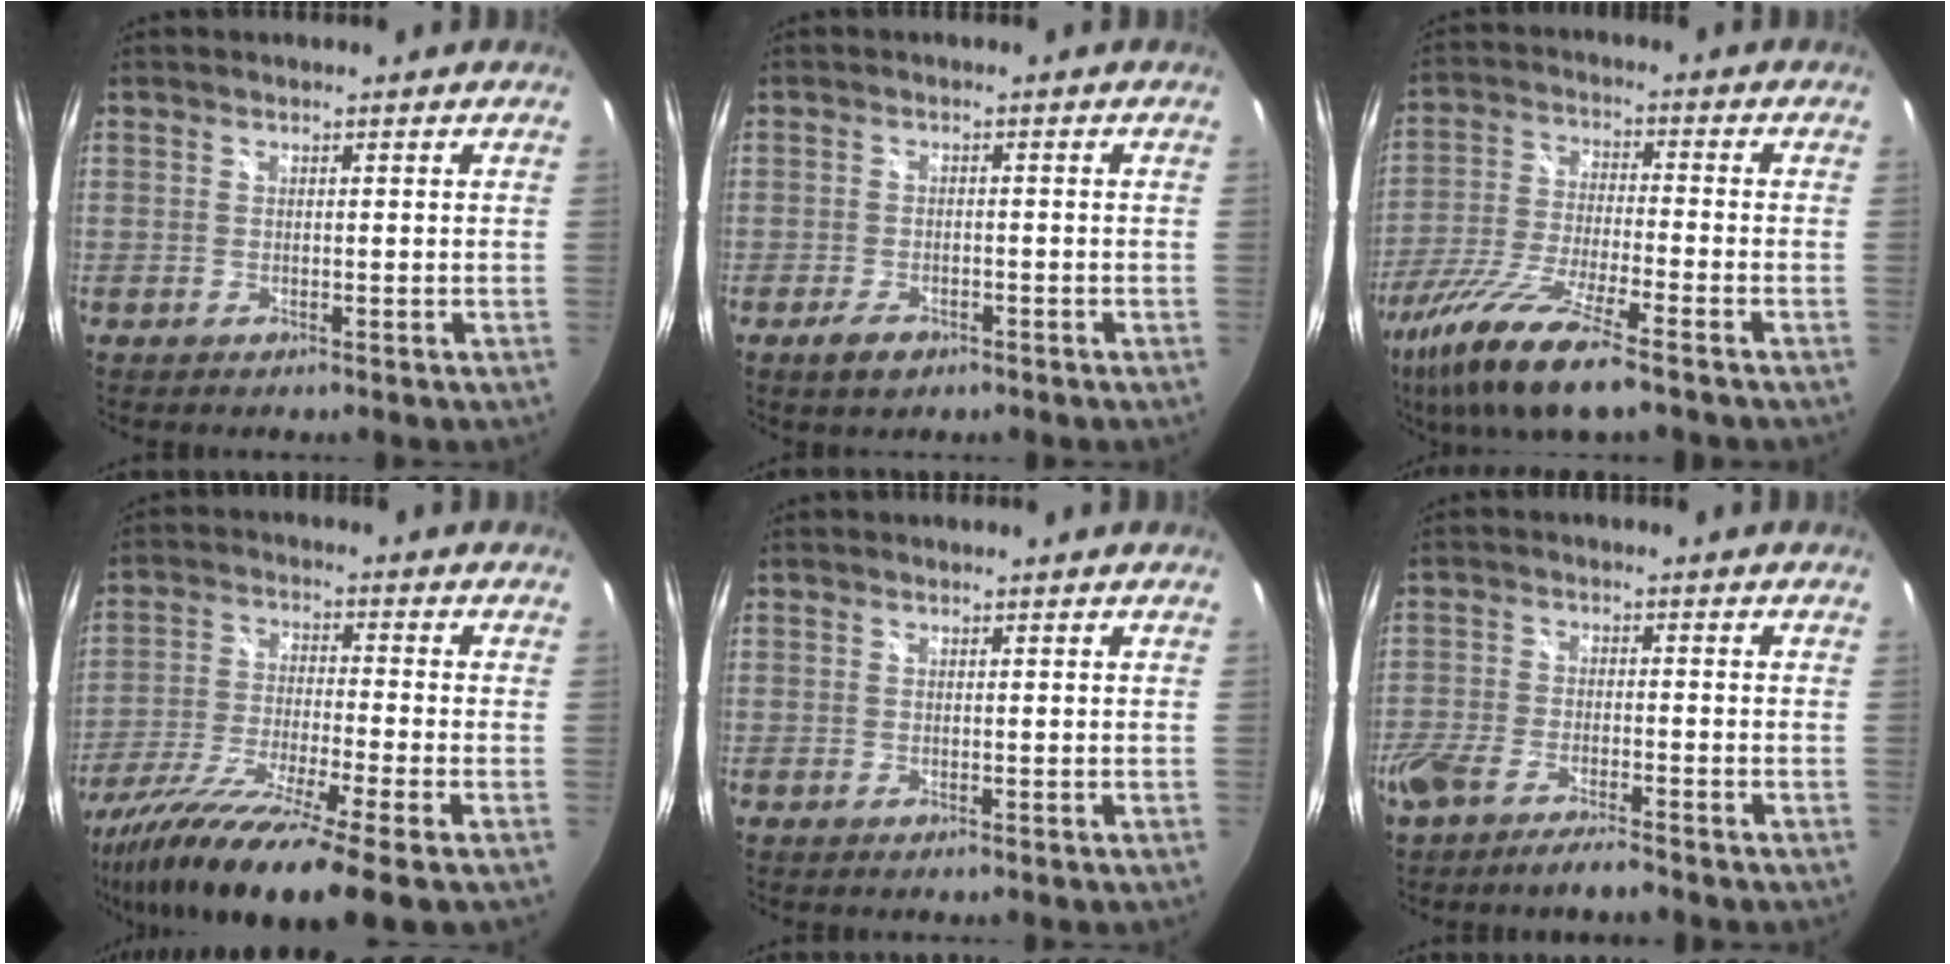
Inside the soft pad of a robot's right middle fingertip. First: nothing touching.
{"total": 3.7, "force": [-2.4, 2.0, 2.1], "torque": [-0.050, -0.007, -0.042]}
{"total": 16.4, "force": [-11.1, 2.4, 11.8], "torque": [-0.247, -0.046, -0.209]}
{"total": 17.7, "force": [-13.1, 0.1, 11.9], "torque": [-0.239, -0.057, -0.233]}
{"total": 0.0}
{"total": 7.8, "force": [-6.2, 1.9, 4.4], "torque": [-0.112, -0.023, -0.119]}